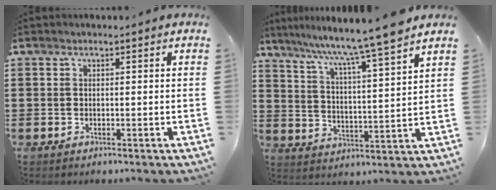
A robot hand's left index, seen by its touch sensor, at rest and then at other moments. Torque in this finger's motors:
{"motor_torque": [1.11, -1.03, 0.40, 0.17]}